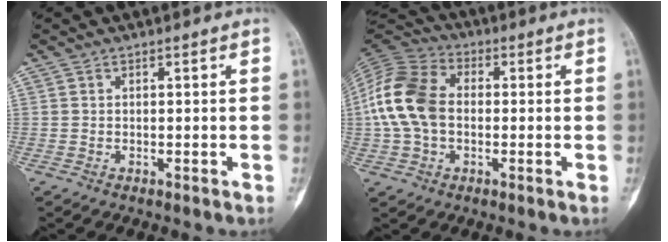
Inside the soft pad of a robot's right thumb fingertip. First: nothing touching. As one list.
[{"total": 13.7, "force": [-0.2, 9.6, 9.8], "torque": [-0.200, 0.030, -0.013]}]